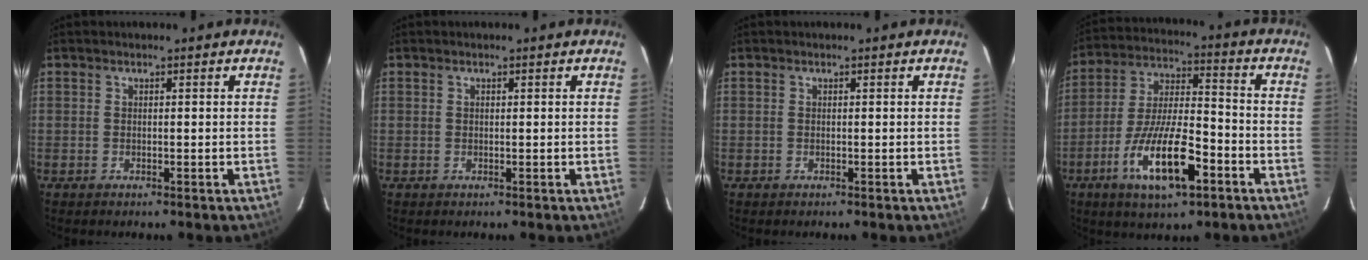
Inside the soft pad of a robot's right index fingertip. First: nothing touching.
{"total": 0.0}
{"total": 0.0}
{"total": 15.6, "force": [-7.7, 4.6, 12.8], "torque": [-0.261, -0.012, -0.137]}